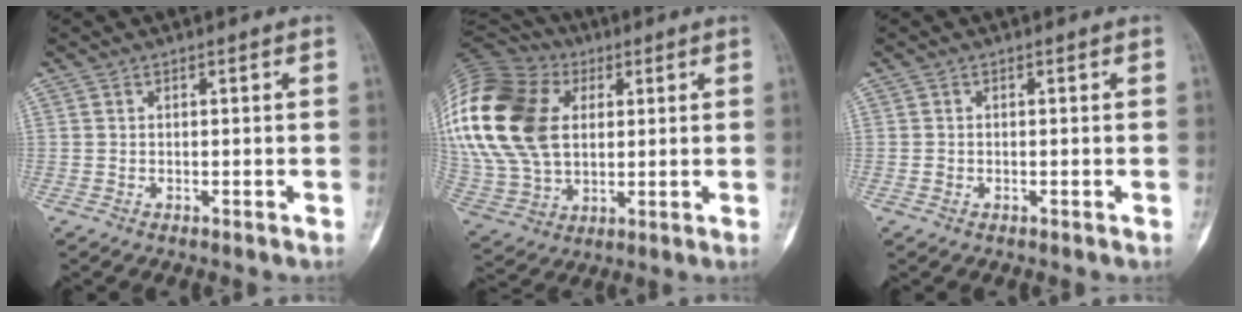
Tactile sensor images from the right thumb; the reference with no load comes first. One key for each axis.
{"total": 30.9, "fx": 7.1, "fy": 21.7, "fz": 20.9, "tx": -0.475, "ty": 0.040, "tz": 0.144}
{"total": 0.7, "fx": -0.2, "fy": 0.6, "fz": 0.3, "tx": 0.001, "ty": 0.002, "tz": -0.004}